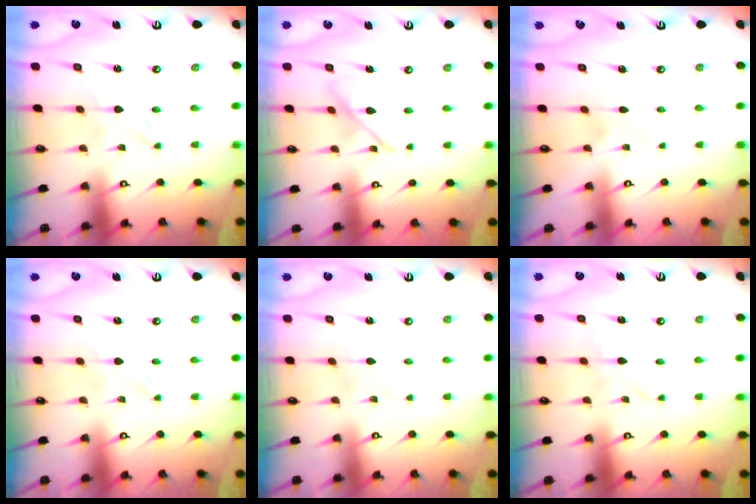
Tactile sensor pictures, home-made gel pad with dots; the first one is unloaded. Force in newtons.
{"total": 10.5, "press": 10.5, "slide": 0.8}
{"total": 2.5, "press": 2.5, "slide": 0.3}
{"total": 0.0}
{"total": 2.3, "press": 2.3, "slide": 0.2}
{"total": 2.6, "press": 2.5, "slide": 0.4}